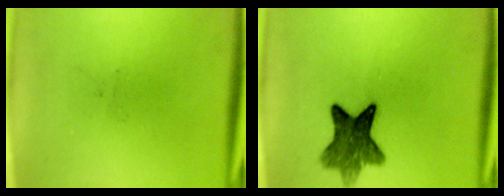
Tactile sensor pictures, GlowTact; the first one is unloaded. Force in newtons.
{"total": 8.5}